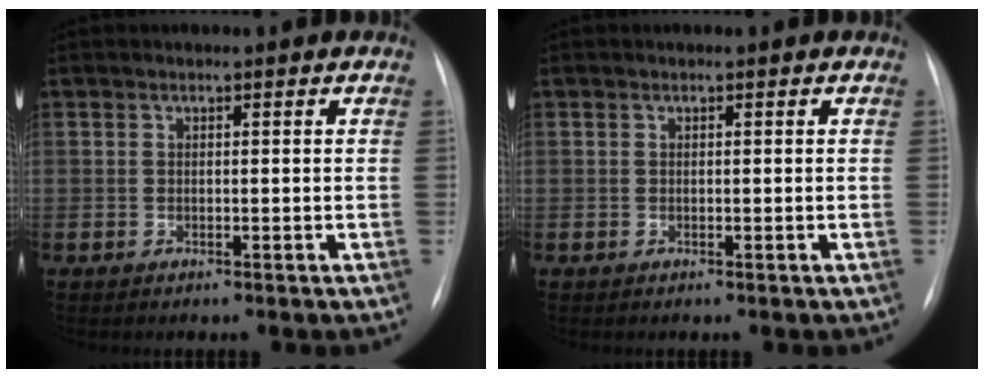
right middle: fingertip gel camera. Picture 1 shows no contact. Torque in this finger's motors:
{"motor_torque": [-0.22, -0.22, 0.00, 0.00]}